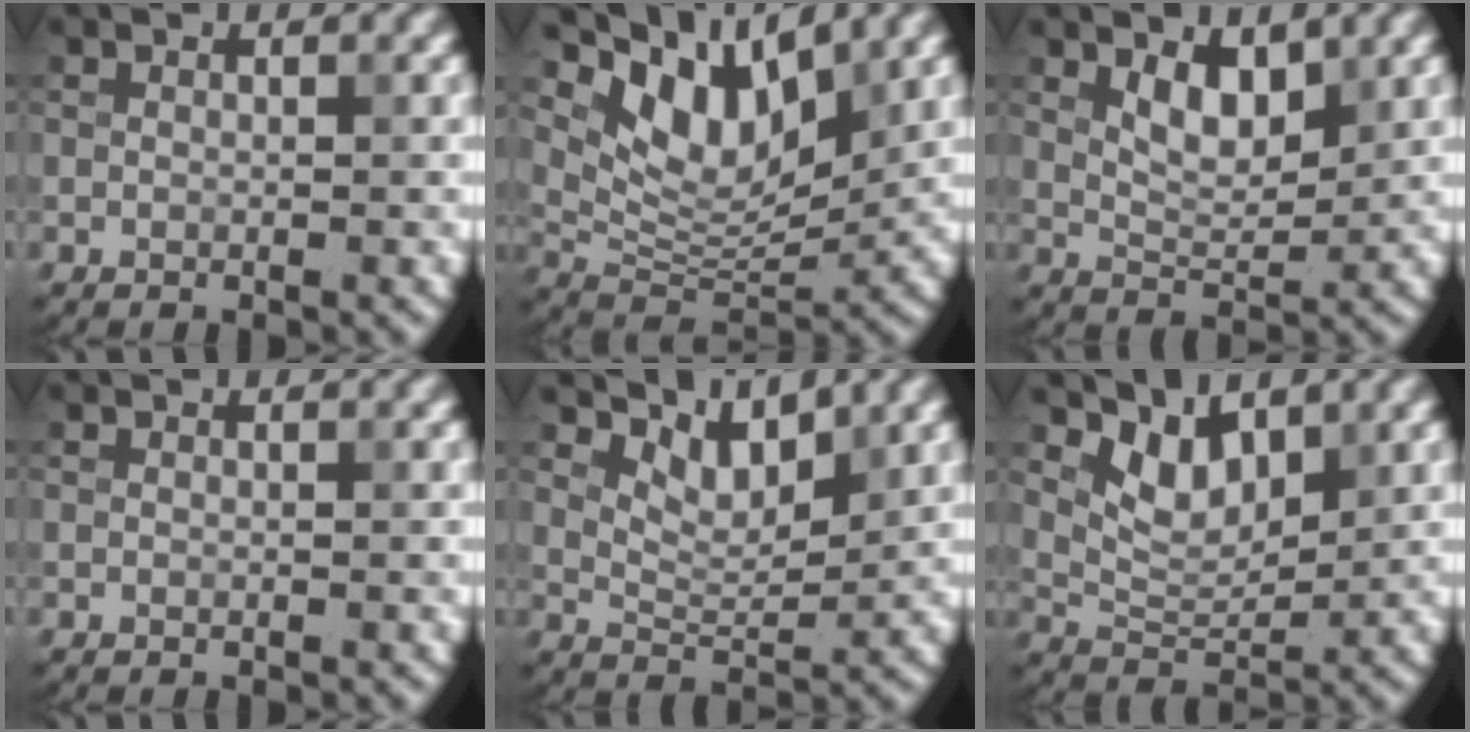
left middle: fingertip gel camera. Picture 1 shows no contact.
{"total": 7.8, "force": [4.7, 3.6, 5.1], "torque": [-0.088, -0.007, 0.081]}
{"total": 3.1, "force": [1.6, 1.4, 2.2], "torque": [-0.041, -0.006, 0.031]}
{"total": 0.0}
{"total": 3.7, "force": [3.0, 1.2, 1.8], "torque": [-0.041, -0.006, 0.051]}
{"total": 3.7, "force": [2.4, 1.9, 2.1], "torque": [-0.048, -0.013, 0.043]}